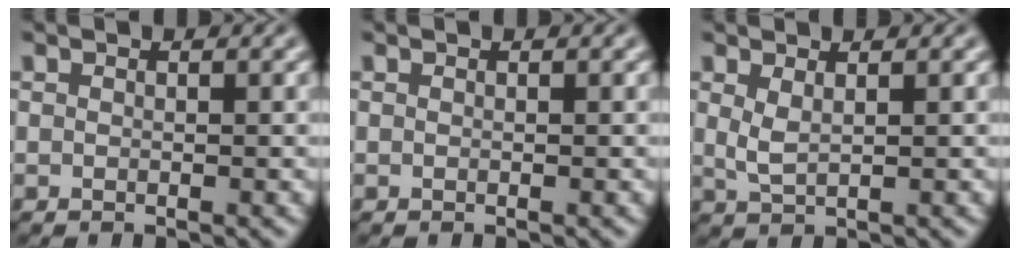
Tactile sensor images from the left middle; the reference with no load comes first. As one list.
[{"total": 0.0}, {"total": 1.6, "force": [0.7, 0.6, 1.3], "torque": [-0.034, -0.003, 0.018]}]